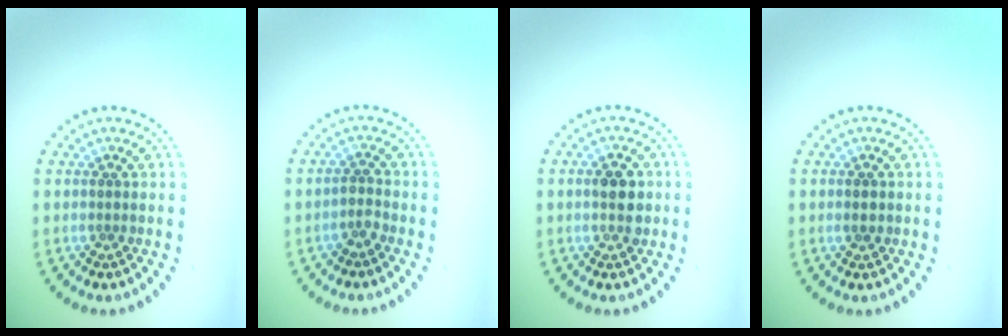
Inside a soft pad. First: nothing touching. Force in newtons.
{"total": 1.3, "press": 1.0, "slide": 0.8}
{"total": 3.0, "press": 3.0, "slide": 0.2}
{"total": 1.4, "press": 1.4, "slide": 0.2}